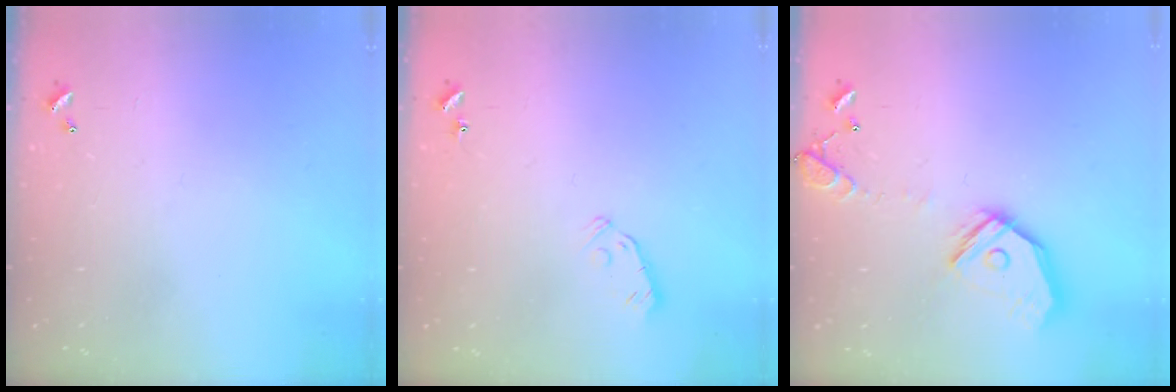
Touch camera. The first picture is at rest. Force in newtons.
{"total": 3.6, "press": 3.4, "slide": 0.9}
{"total": 16.3, "press": 16.1, "slide": 2.4}